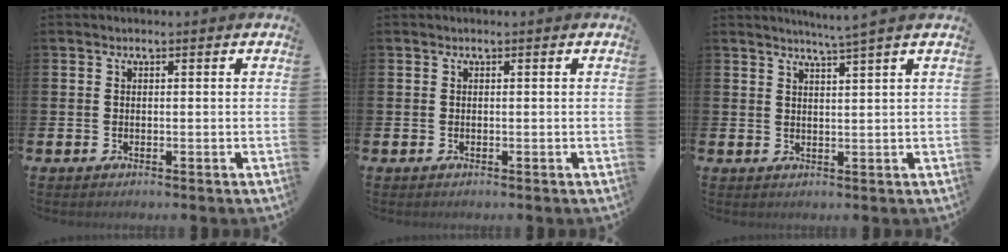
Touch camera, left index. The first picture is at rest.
{"total": 0.0}
{"total": 2.8, "force": [2.4, -1.2, 0.7], "torque": [-0.022, -0.009, 0.045]}